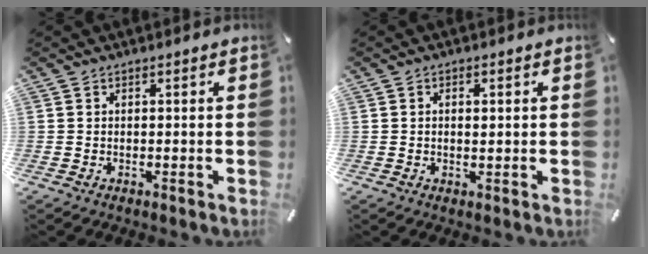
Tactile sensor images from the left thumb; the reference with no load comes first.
{"total": 1.3, "force": [0.2, 0.6, 1.1], "torque": [-0.015, -0.001, 0.000]}